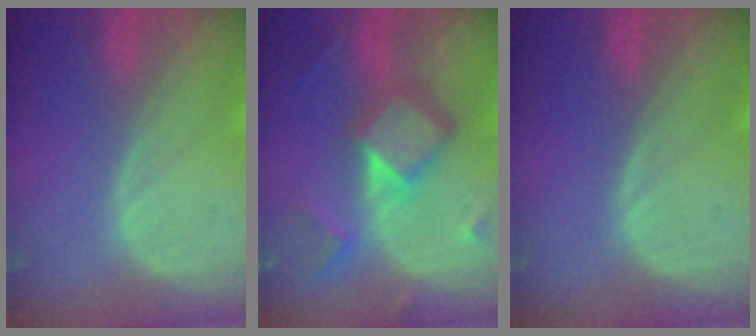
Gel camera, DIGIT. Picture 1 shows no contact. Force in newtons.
{"total": 7.9, "press": 7.9, "slide": 0.5}
{"total": 0.0}